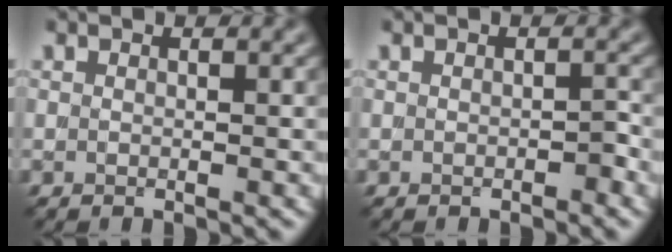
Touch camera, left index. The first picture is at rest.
{"total": 0.8, "force": [-0.3, 0.4, 0.5], "torque": [-0.008, 0.000, -0.003]}